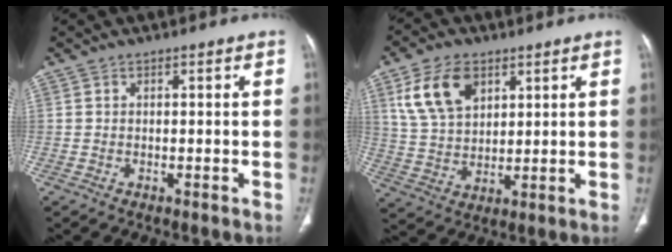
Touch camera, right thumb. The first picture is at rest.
{"total": 11.5, "force": [5.4, 7.2, 7.3], "torque": [-0.122, -0.014, 0.111]}